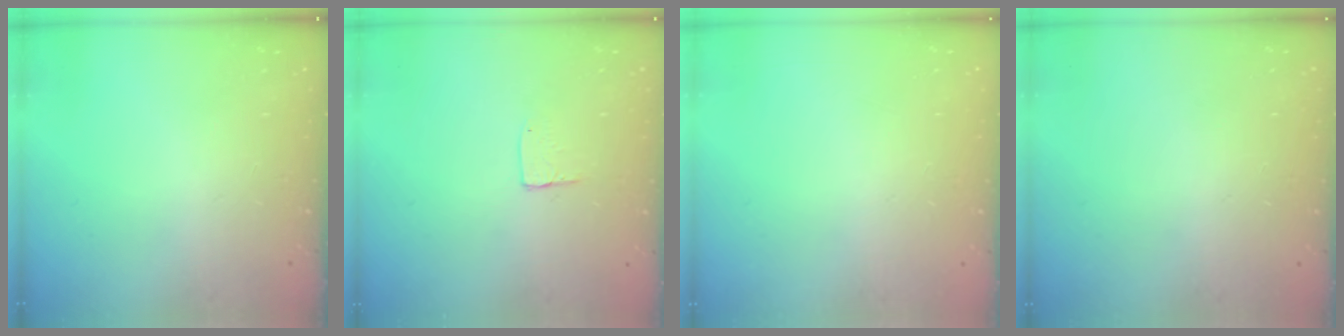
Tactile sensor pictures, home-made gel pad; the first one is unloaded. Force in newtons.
{"total": 3.8, "press": 3.8, "slide": 0.3}
{"total": 0.0}
{"total": 0.0}